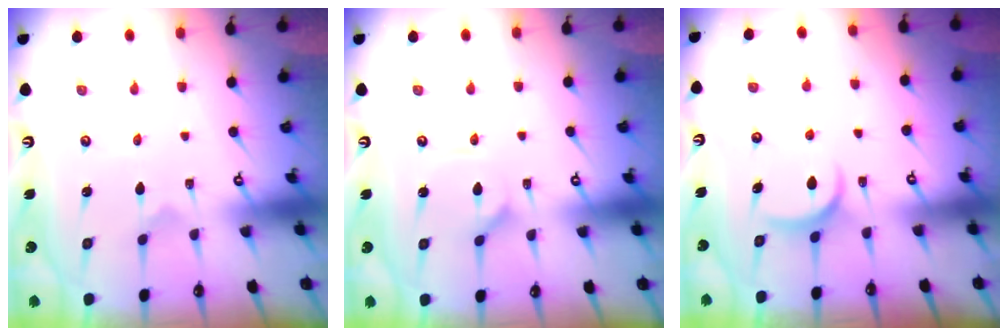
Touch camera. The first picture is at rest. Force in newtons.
{"total": 2.2, "press": 2.2, "slide": 0.3}
{"total": 6.5, "press": 6.5, "slide": 0.6}